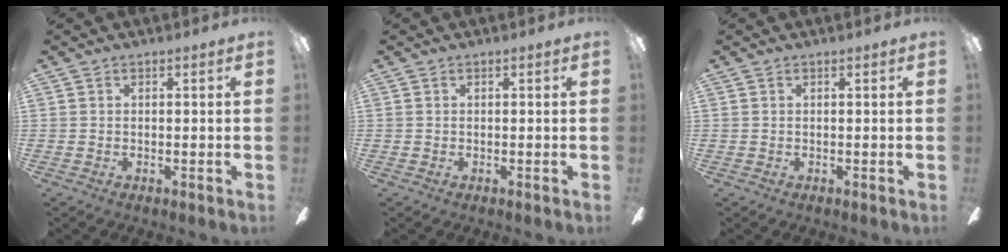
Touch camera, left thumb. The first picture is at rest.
{"total": 0.0}
{"total": 0.0}